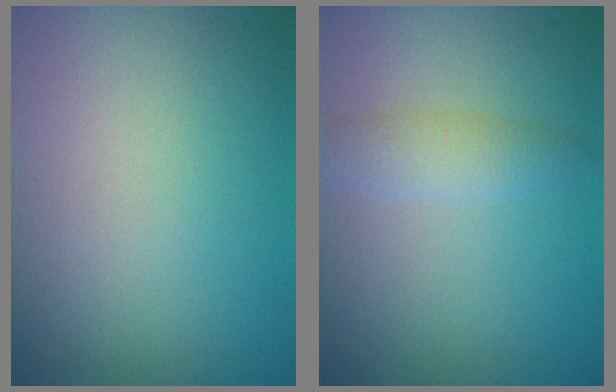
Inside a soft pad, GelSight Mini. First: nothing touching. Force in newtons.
{"total": 2.0, "press": 2.0, "slide": 0.1}